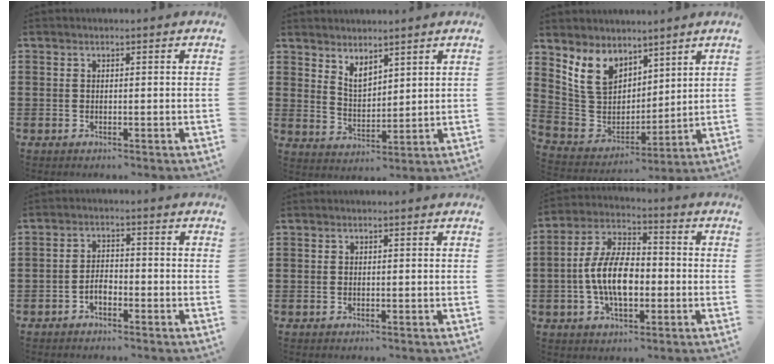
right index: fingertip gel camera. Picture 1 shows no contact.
{"total": 3.7, "force": [3.2, 1.6, 1.1], "torque": [-0.032, -0.001, 0.059]}
{"total": 9.4, "force": [5.9, 6.6, 3.2], "torque": [-0.111, -0.014, 0.117]}
{"total": 2.6, "force": [-1.5, 1.4, 1.6], "torque": [-0.039, 0.005, -0.033]}
{"total": 0.0}
{"total": 9.7, "force": [-1.7, 5.0, 8.2], "torque": [-0.184, 0.003, -0.038]}